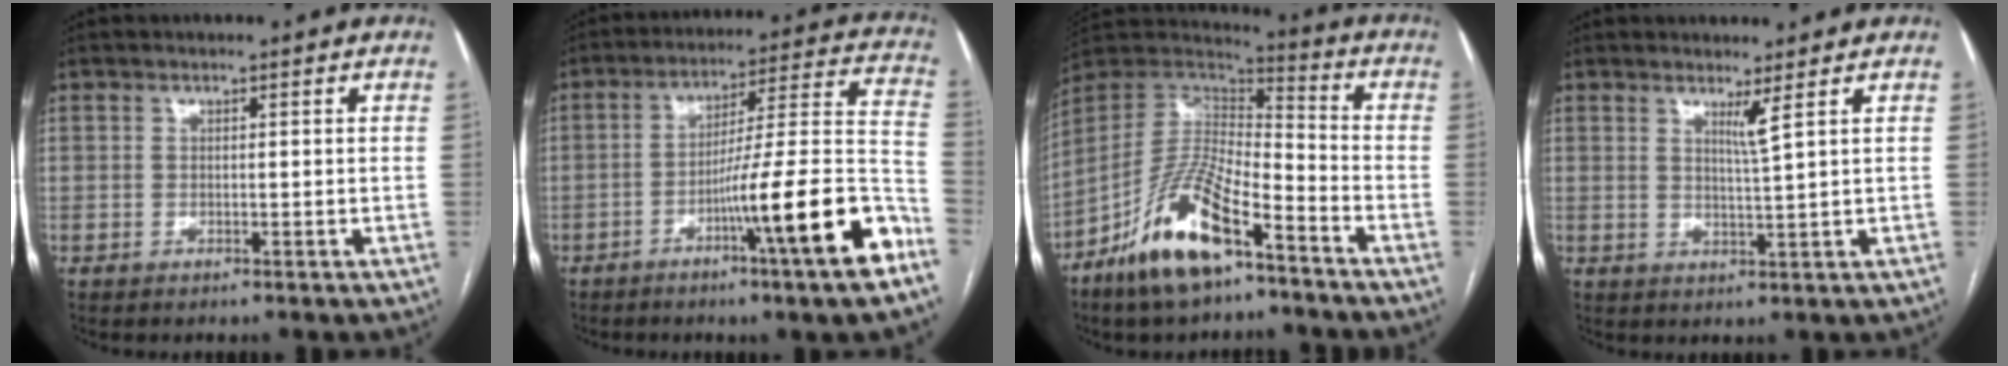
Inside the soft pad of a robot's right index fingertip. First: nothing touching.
{"total": 18.1, "force": [-8.5, -1.1, 15.9], "torque": [-0.211, -0.004, -0.132]}
{"total": 15.4, "force": [-9.4, 4.3, 11.3], "torque": [-0.220, 0.003, -0.174]}
{"total": 2.3, "force": [1.4, -0.9, 1.5], "torque": [-0.031, -0.018, 0.029]}